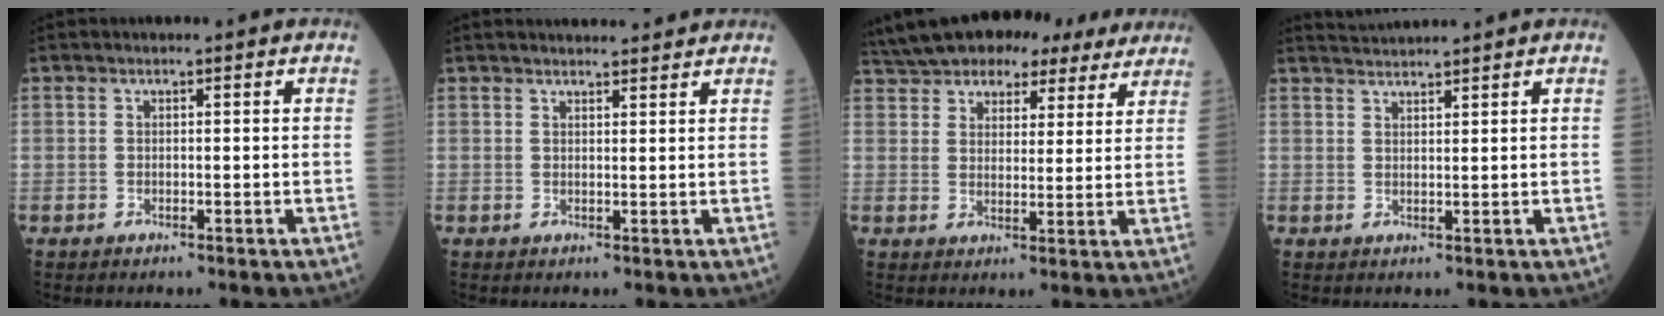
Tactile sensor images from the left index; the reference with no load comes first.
{"total": 7.8, "force": [7.4, 1.0, 2.2], "torque": [-0.026, 0.020, 0.089]}
{"total": 19.5, "force": [16.3, 8.0, 7.3], "torque": [-0.141, 0.050, 0.227]}
{"total": 4.0, "force": [3.9, -0.9, 0.6], "torque": [-0.013, 0.023, 0.071]}